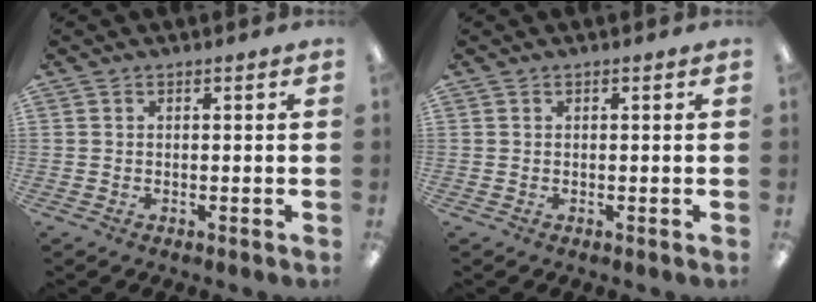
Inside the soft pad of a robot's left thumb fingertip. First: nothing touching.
{"total": 0.0}